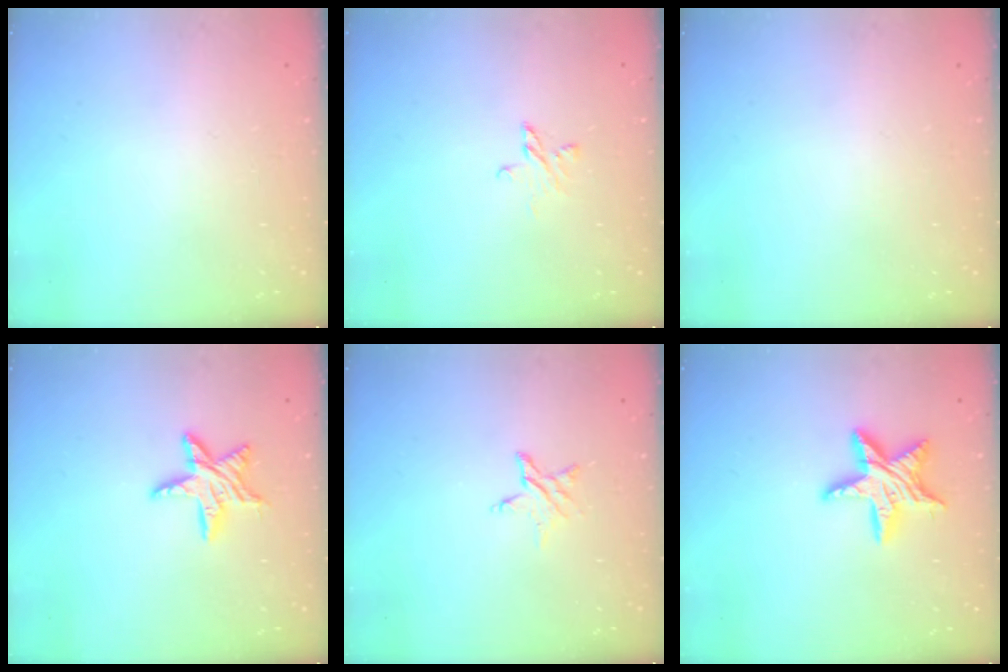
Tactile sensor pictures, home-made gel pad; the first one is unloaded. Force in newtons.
{"total": 3.4, "press": 3.3, "slide": 0.3}
{"total": 0.0}
{"total": 9.8, "press": 9.8, "slide": 0.6}
{"total": 3.9, "press": 3.8, "slide": 0.4}
{"total": 12.4, "press": 12.4, "slide": 0.7}